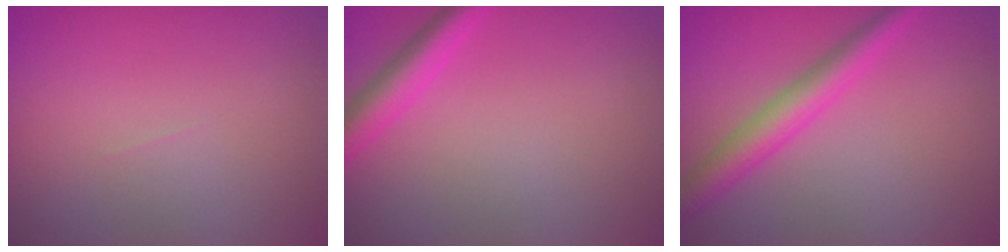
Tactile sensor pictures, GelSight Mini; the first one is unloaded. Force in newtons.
{"total": 3.0, "press": 3.0, "slide": 0.2}
{"total": 3.7, "press": 3.7, "slide": 0.1}